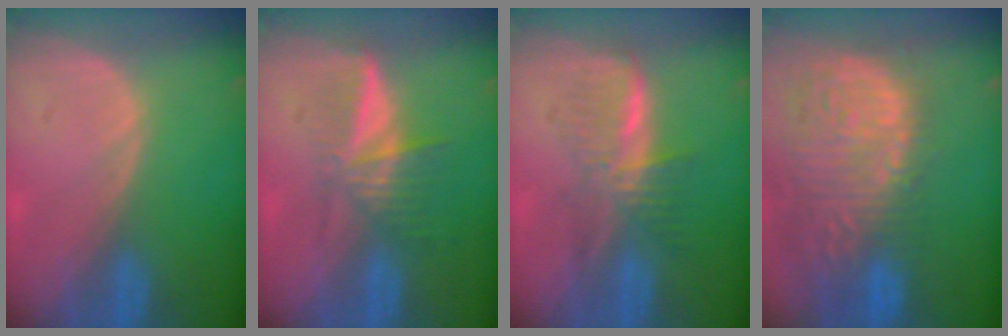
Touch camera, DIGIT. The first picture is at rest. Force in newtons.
{"total": 6.0, "press": 5.3, "slide": 2.7}
{"total": 5.9, "press": 5.7, "slide": 1.7}
{"total": 15.3, "press": 12.6, "slide": 8.6}